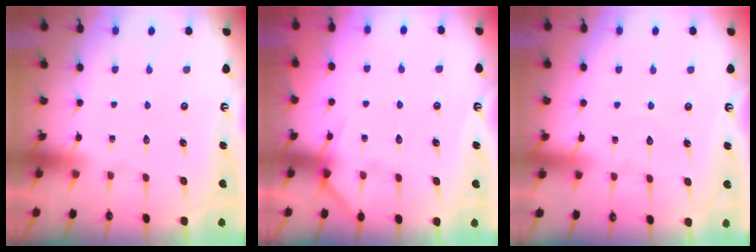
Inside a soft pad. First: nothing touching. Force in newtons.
{"total": 5.3, "press": 5.3, "slide": 0.6}
{"total": 3.0, "press": 2.9, "slide": 0.3}